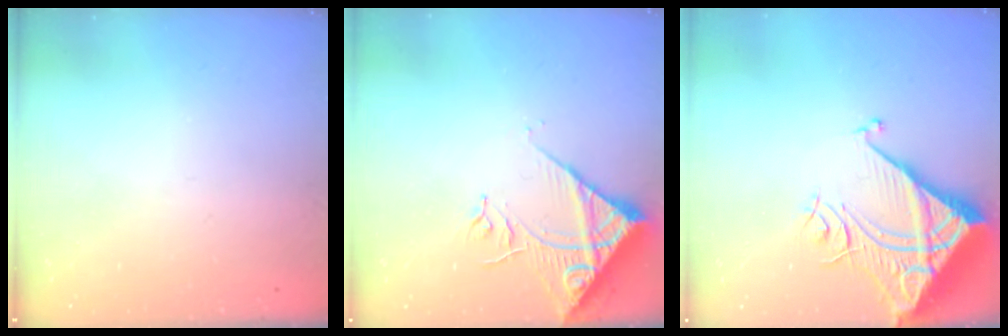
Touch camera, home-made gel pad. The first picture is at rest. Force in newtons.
{"total": 11.7, "press": 11.6, "slide": 1.5}
{"total": 10.3, "press": 10.3, "slide": 1.3}